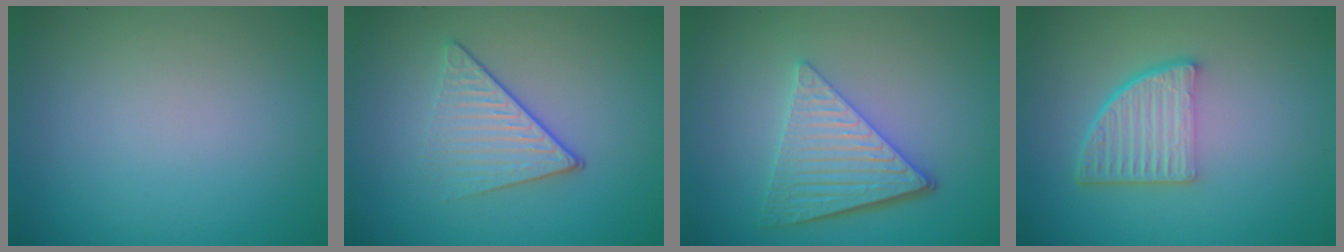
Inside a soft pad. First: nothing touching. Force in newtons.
{"total": 3.8, "press": 2.8, "slide": 2.5}
{"total": 5.5, "press": 4.3, "slide": 3.4}
{"total": 4.8, "press": 3.4, "slide": 3.4}